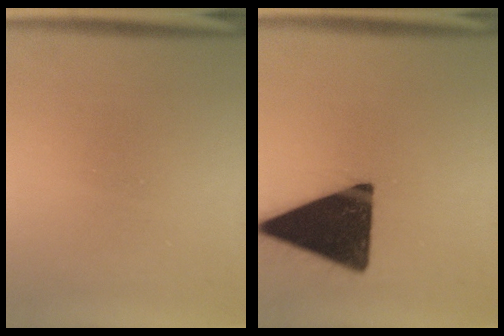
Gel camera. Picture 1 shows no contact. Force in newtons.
{"total": 18.4}